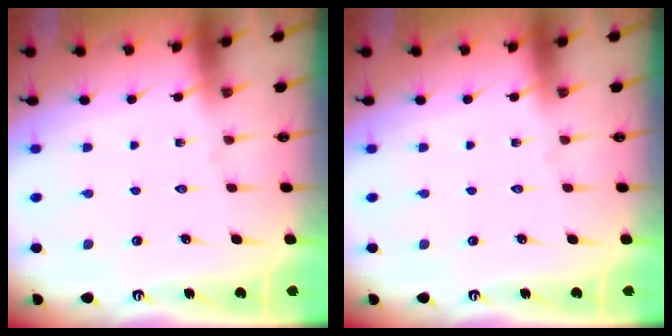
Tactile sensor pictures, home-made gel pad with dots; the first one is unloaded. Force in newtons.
{"total": 0.0}